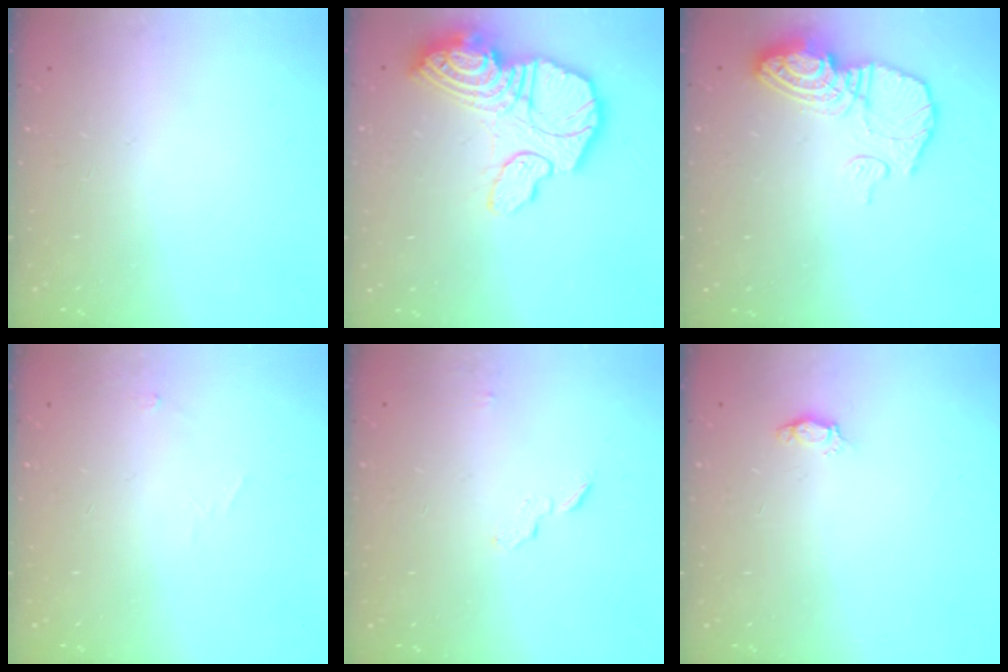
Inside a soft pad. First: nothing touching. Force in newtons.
{"total": 22.0, "press": 21.9, "slide": 2.4}
{"total": 11.8, "press": 11.7, "slide": 1.1}
{"total": 3.8, "press": 3.1, "slide": 2.2}
{"total": 3.5, "press": 3.5, "slide": 0.4}
{"total": 3.0, "press": 2.9, "slide": 0.4}